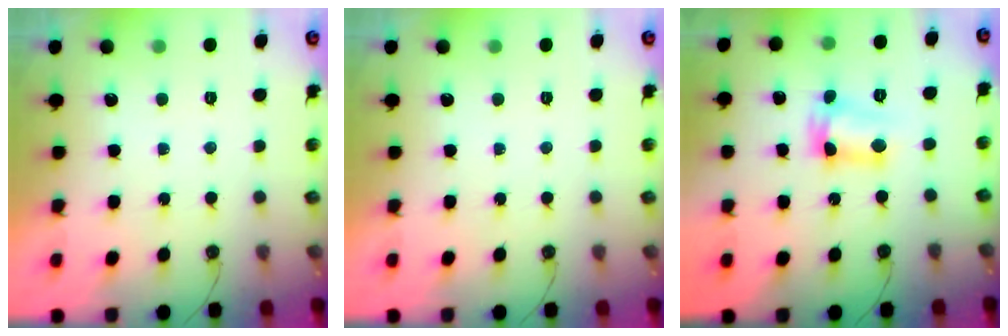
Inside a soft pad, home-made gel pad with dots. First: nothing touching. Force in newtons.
{"total": 0.0}
{"total": 8.3, "press": 7.9, "slide": 2.4}